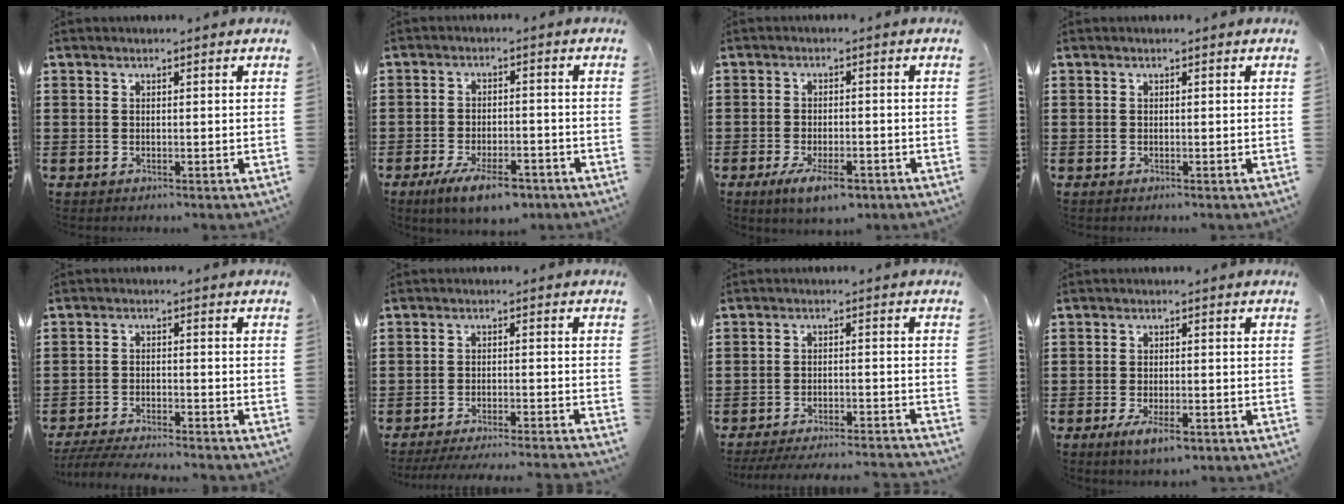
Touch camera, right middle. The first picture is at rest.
{"total": 6.3, "force": [-4.5, 1.7, 4.1], "torque": [-0.076, 0.001, -0.080]}
{"total": 4.8, "force": [-2.8, 1.6, 3.6], "torque": [-0.070, -0.001, -0.051]}
{"total": 0.0}
{"total": 4.3, "force": [-4.2, -0.1, 1.2], "torque": [-0.032, -0.009, -0.086]}
{"total": 3.6, "force": [-3.4, -0.4, 1.1], "torque": [-0.016, -0.004, -0.068]}
{"total": 4.3, "force": [-4.1, -0.2, 1.3], "torque": [-0.026, -0.007, -0.081]}
{"total": 3.8, "force": [-2.0, 1.2, 3.0], "torque": [-0.062, -0.002, -0.037]}